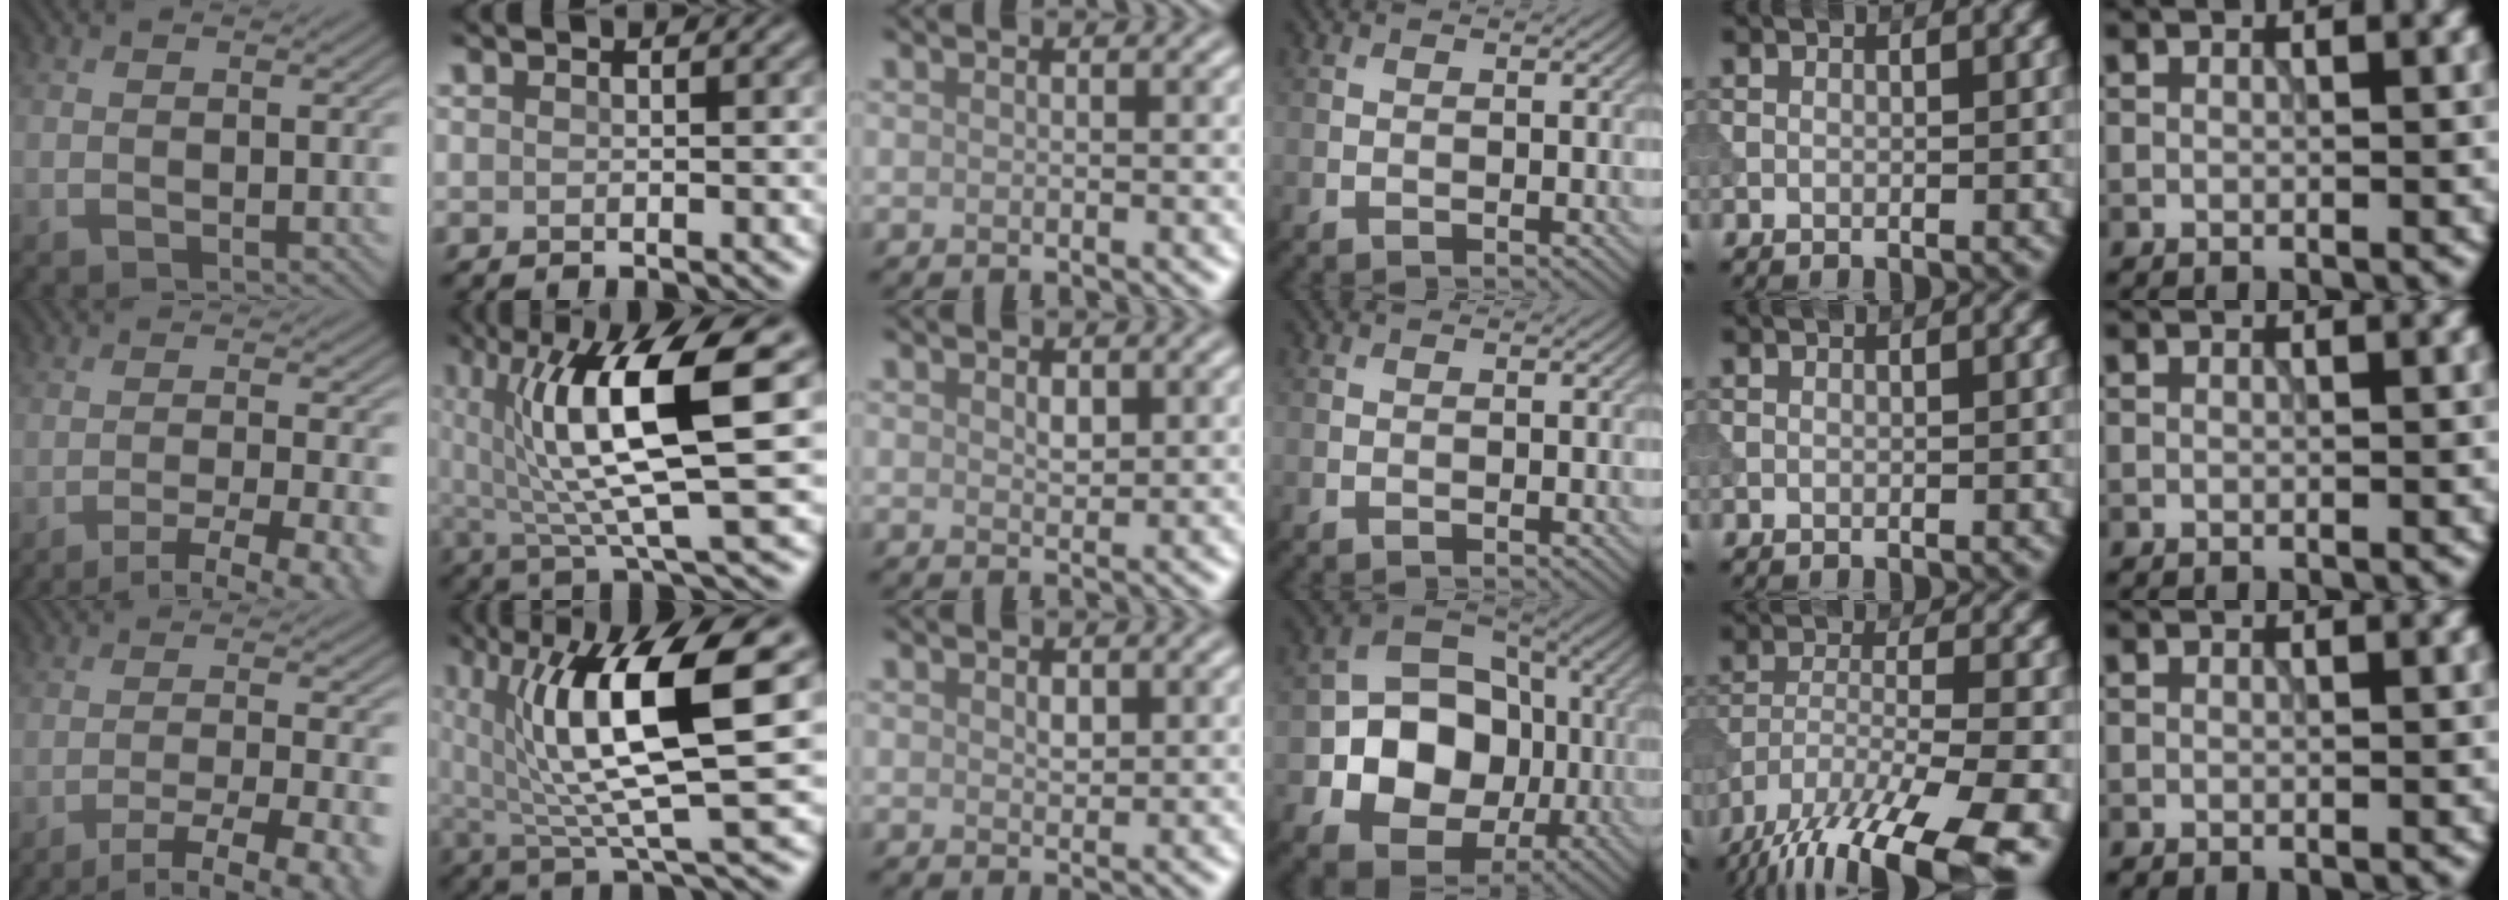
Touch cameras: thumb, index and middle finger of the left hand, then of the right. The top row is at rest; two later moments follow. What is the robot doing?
{"motion": "extract", "object": "tissue"}